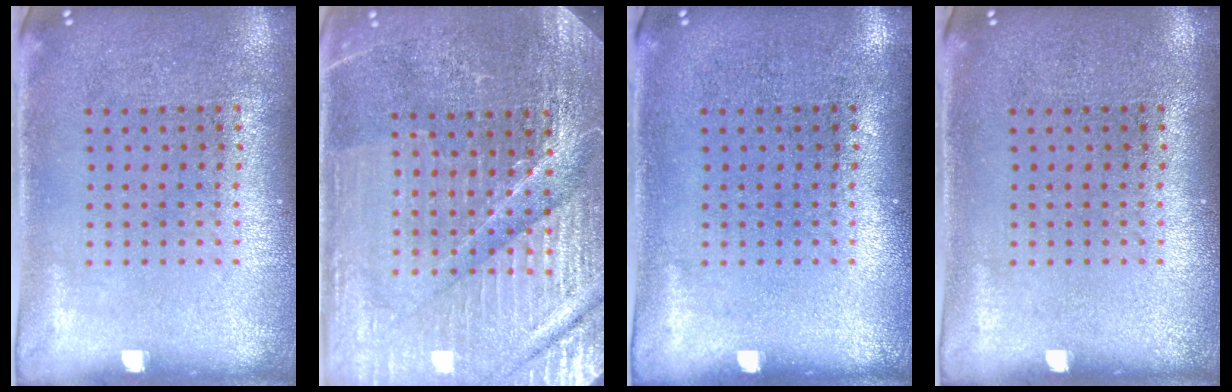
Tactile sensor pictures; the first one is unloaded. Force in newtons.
{"total": 4.9, "press": 4.6, "slide": 1.7}
{"total": 0.0}
{"total": 0.0}